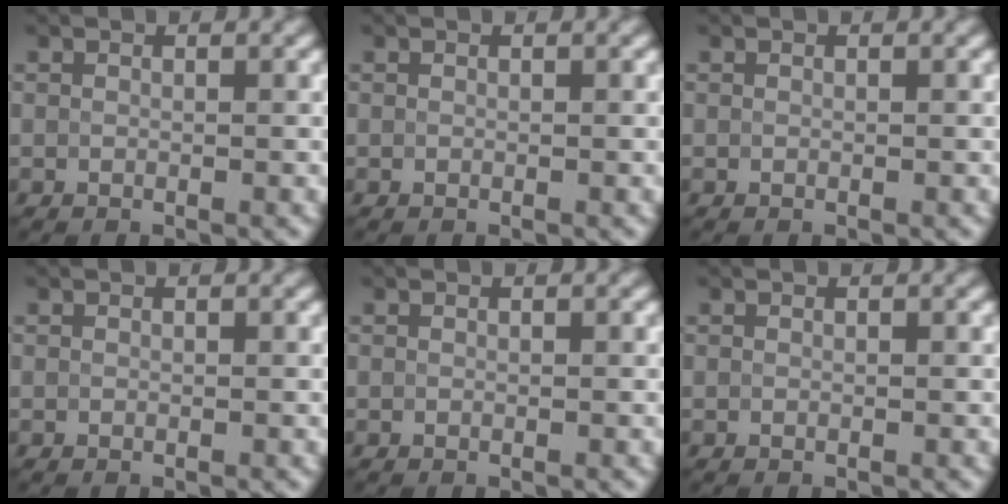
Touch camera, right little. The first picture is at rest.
{"total": 0.0}
{"total": 0.0}
{"total": 0.0}
{"total": 0.0}
{"total": 0.0}